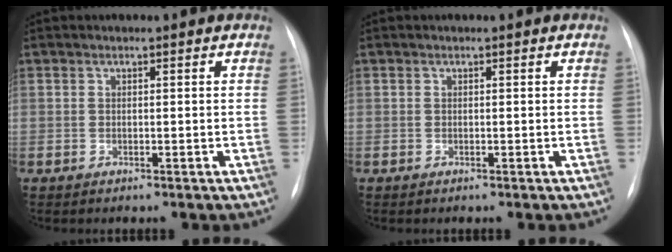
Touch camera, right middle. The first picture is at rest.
{"total": 0.0}